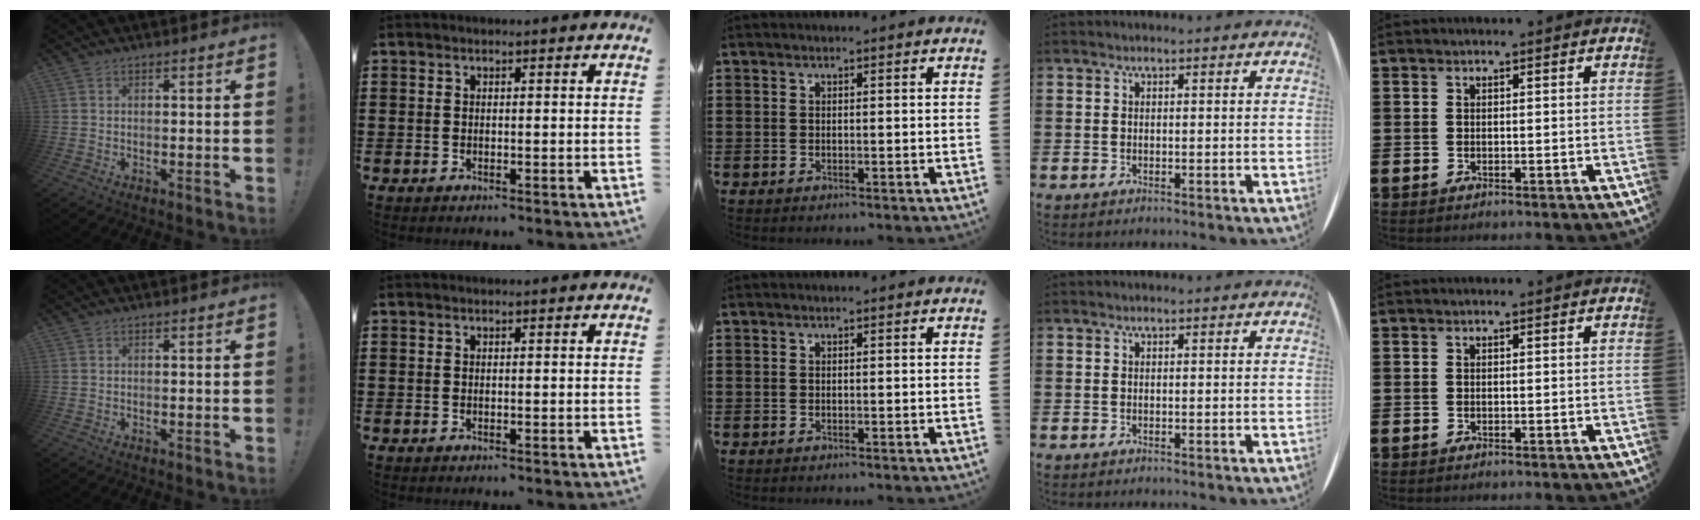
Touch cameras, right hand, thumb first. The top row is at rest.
{}